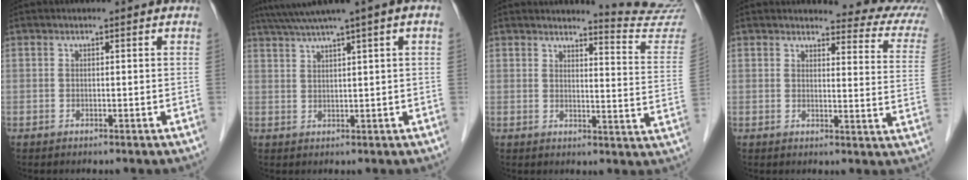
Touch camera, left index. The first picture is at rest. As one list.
[{"total": 7.8, "force": [5.0, -0.7, 5.9], "torque": [-0.094, 0.037, 0.081]}, {"total": 11.3, "force": [11.3, -1.3, -0.1], "torque": [0.000, -0.113, 0.110]}, {"total": 10.8, "force": [10.2, 1.7, 3.0], "torque": [-0.012, -0.058, 0.083]}]